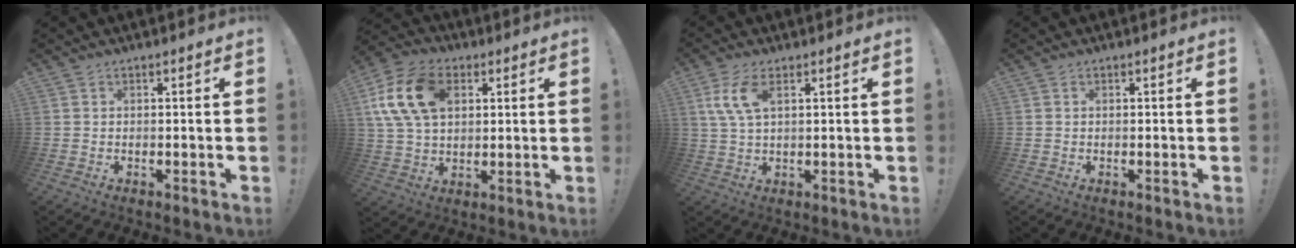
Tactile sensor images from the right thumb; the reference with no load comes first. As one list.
[{"total": 16.9, "force": [5.3, 11.6, 11.1], "torque": [-0.208, 0.000, 0.103]}, {"total": 7.3, "force": [2.6, 3.1, 6.0], "torque": [-0.123, 0.003, 0.050]}, {"total": 0.0}]